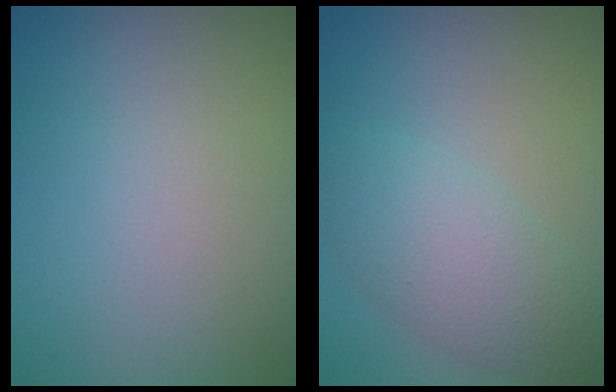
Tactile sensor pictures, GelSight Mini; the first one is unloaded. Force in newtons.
{"total": 4.4, "press": 4.3, "slide": 0.2}